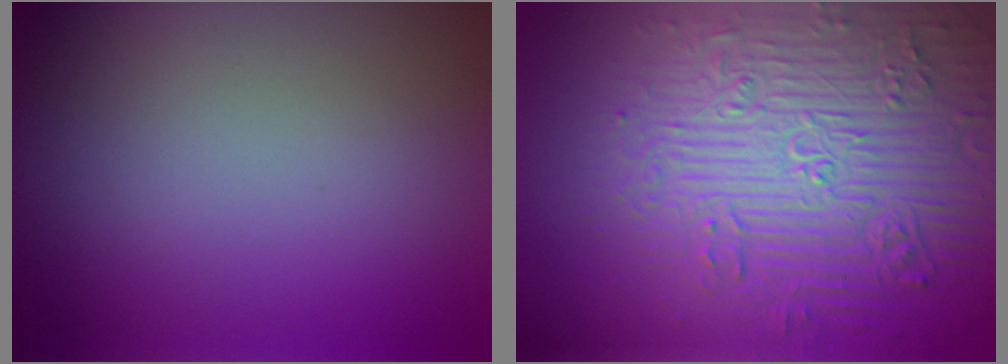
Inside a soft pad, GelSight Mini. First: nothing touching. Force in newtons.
{"total": 7.8, "press": 7.6, "slide": 1.9}